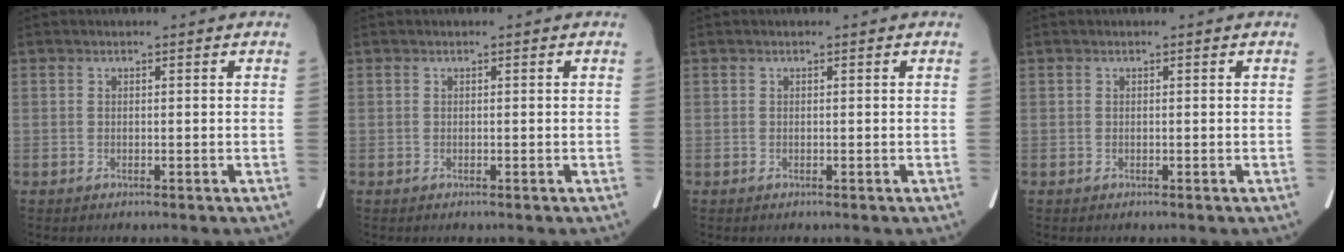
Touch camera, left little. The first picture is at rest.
{"total": 0.0}
{"total": 0.0}
{"total": 0.0}